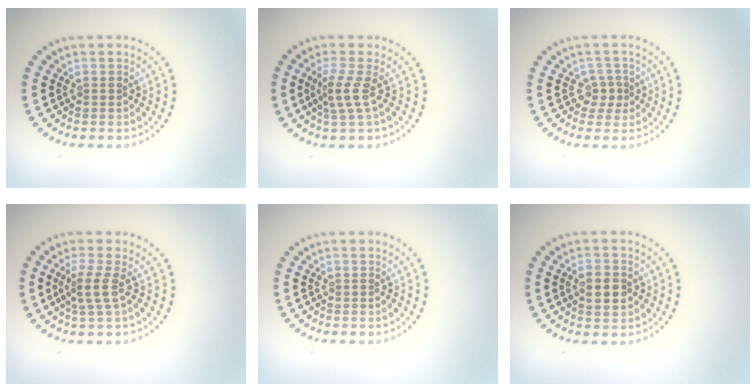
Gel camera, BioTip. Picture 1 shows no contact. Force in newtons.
{"total": 2.3, "press": 1.5, "slide": 1.7}
{"total": 1.8, "press": 1.5, "slide": 1.1}
{"total": 2.1, "press": 1.6, "slide": 1.3}
{"total": 0.0}
{"total": 2.4, "press": 2.4, "slide": 0.1}